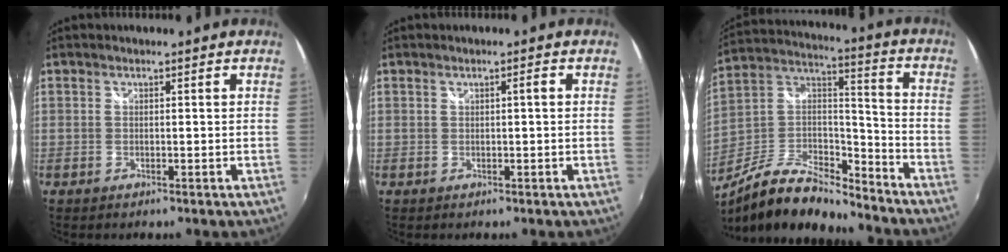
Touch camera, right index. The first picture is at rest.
{"total": 1.0, "force": [0.2, 0.1, 1.0], "torque": [-0.015, 0.003, 0.001]}
{"total": 18.0, "force": [-13.6, 6.5, 9.9], "torque": [-0.205, 0.008, -0.244]}